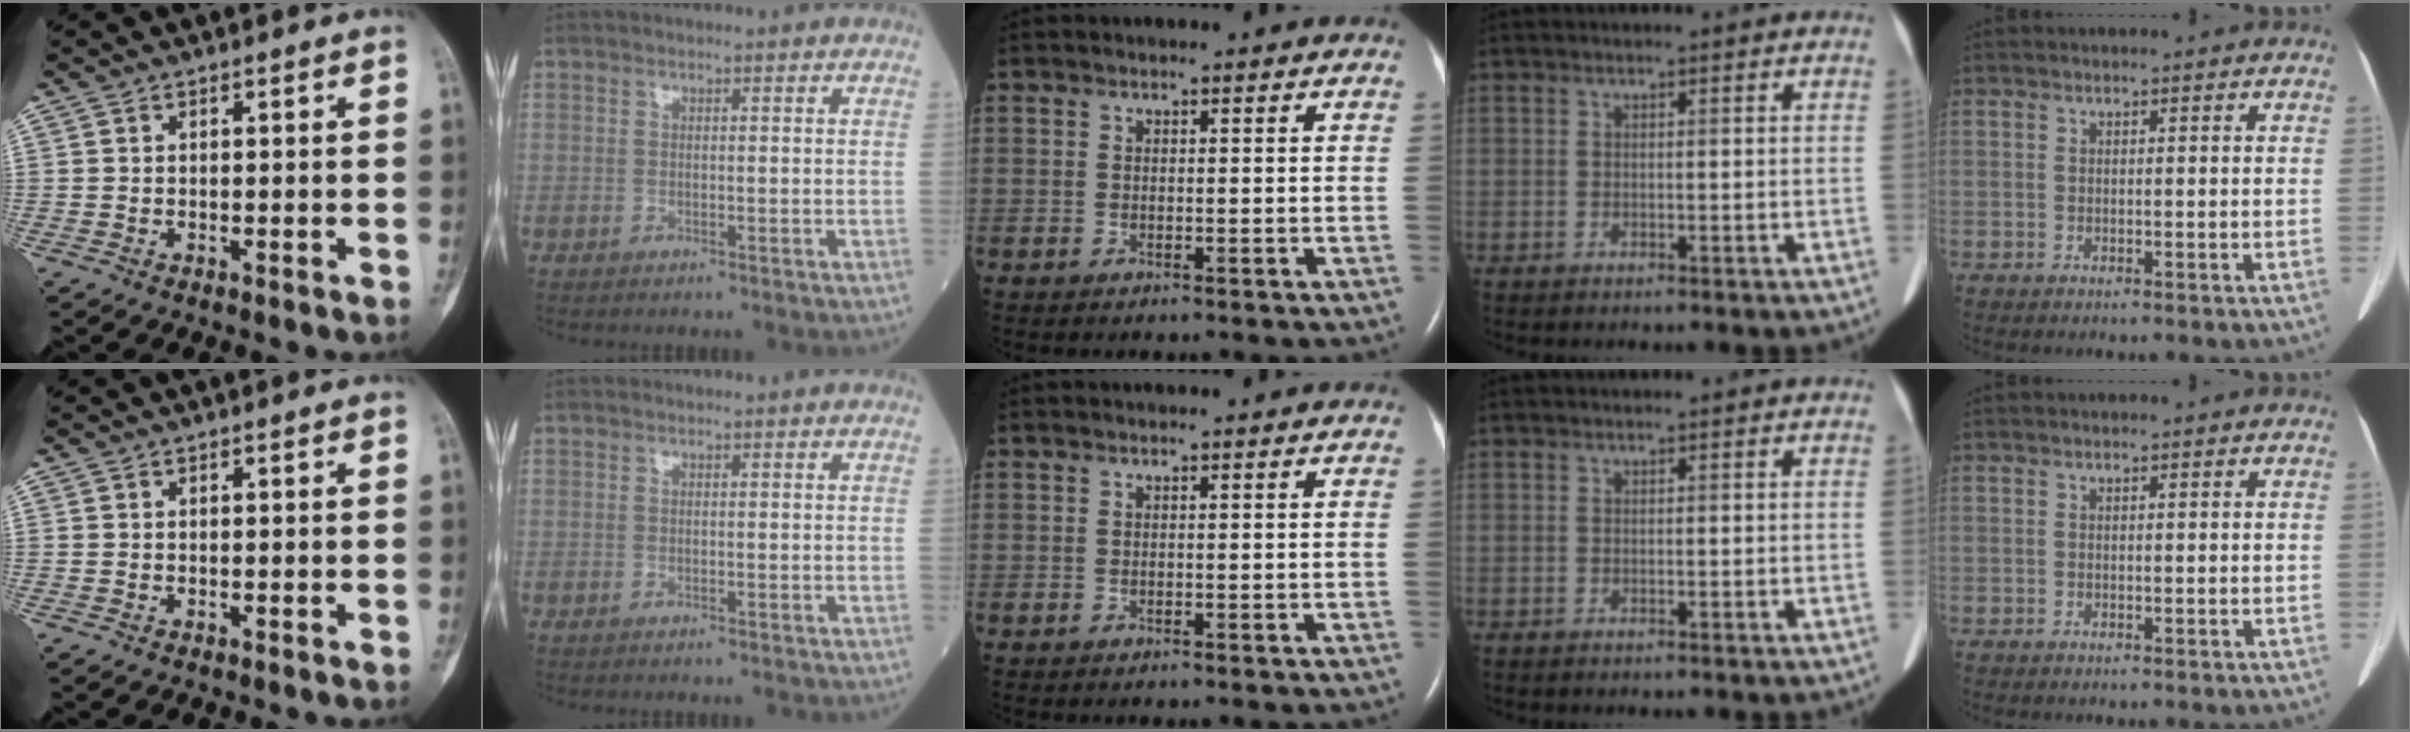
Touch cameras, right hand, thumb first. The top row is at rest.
{}